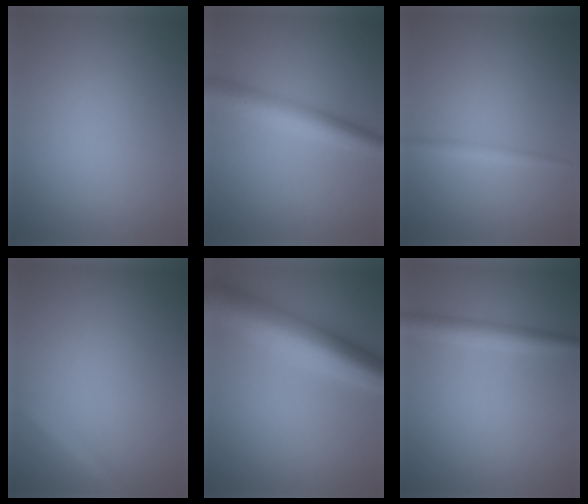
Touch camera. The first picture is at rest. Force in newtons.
{"total": 4.4, "press": 4.4, "slide": 0.1}
{"total": 1.1, "press": 1.1, "slide": 0.1}
{"total": 2.3, "press": 2.3, "slide": 0.1}
{"total": 9.0, "press": 9.0, "slide": 0.3}
{"total": 2.6, "press": 2.6, "slide": 0.0}